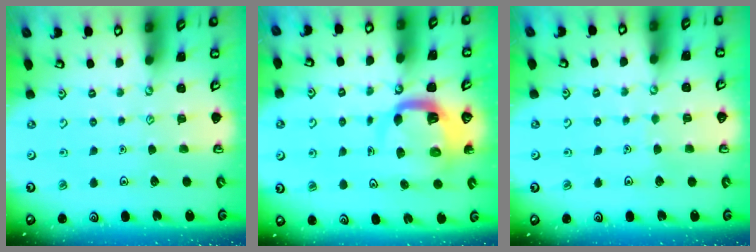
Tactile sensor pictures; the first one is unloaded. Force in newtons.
{"total": 6.4, "press": 6.4, "slide": 0.9}
{"total": 1.4, "press": 1.4, "slide": 0.1}